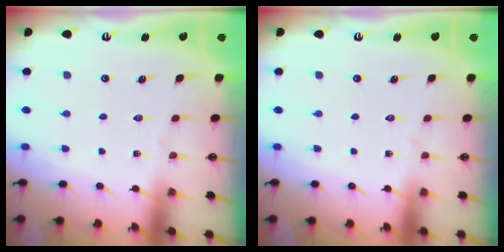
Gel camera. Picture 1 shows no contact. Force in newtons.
{"total": 0.0}